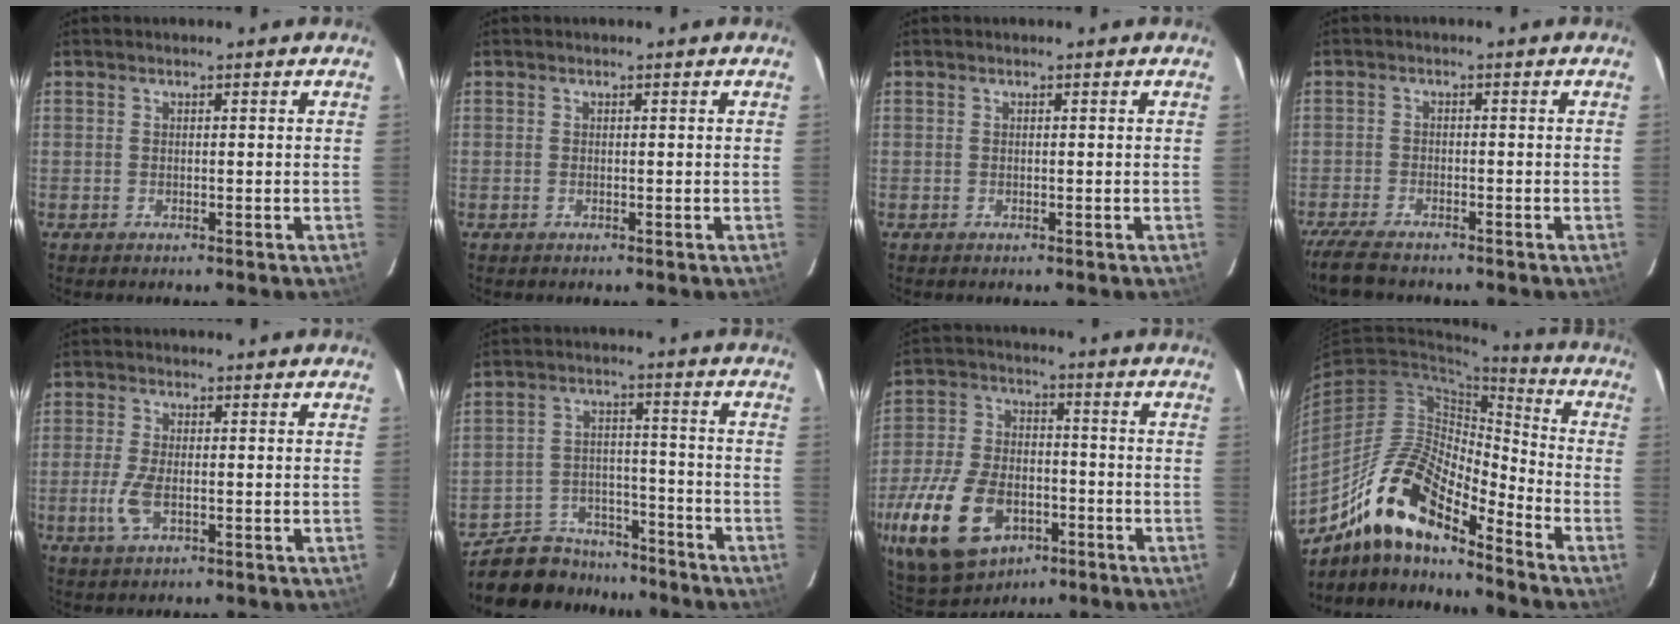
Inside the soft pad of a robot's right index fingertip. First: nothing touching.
{"total": 0.0}
{"total": 0.0}
{"total": 8.3, "force": [-7.0, 2.3, 3.8], "torque": [-0.108, -0.030, -0.130]}
{"total": 5.2, "force": [-1.5, 2.2, 4.5], "torque": [-0.104, -0.005, -0.030]}
{"total": 15.0, "force": [-12.8, 6.8, 3.7], "torque": [-0.103, 0.027, -0.185]}
{"total": 23.0, "force": [-10.5, 14.1, 14.9], "torque": [-0.357, -0.022, -0.168]}
{"total": 16.7, "force": [-11.9, 4.8, 10.7], "torque": [-0.192, 0.003, -0.232]}